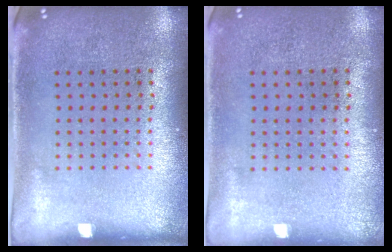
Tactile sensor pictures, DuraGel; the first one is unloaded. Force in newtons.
{"total": 0.0}